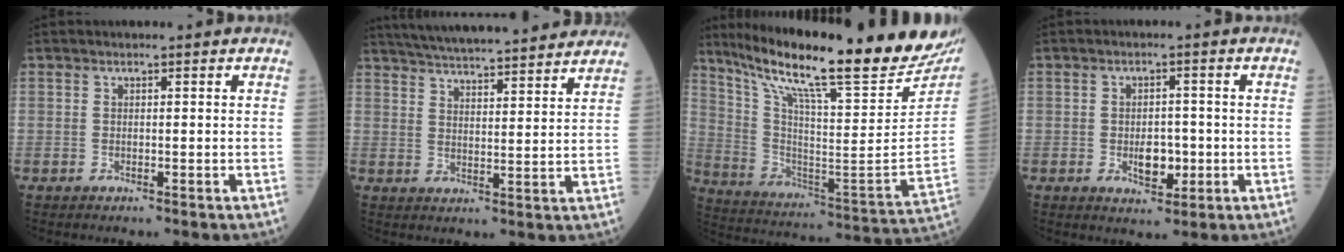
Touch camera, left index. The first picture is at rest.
{"total": 20.7, "force": [18.7, 2.3, 8.7], "torque": [-0.142, 0.028, 0.263]}
{"total": 30.6, "force": [25.0, 2.7, 17.3], "torque": [-0.300, -0.071, 0.359]}
{"total": 4.1, "force": [-0.9, 2.4, 3.3], "torque": [-0.052, 0.001, -0.008]}